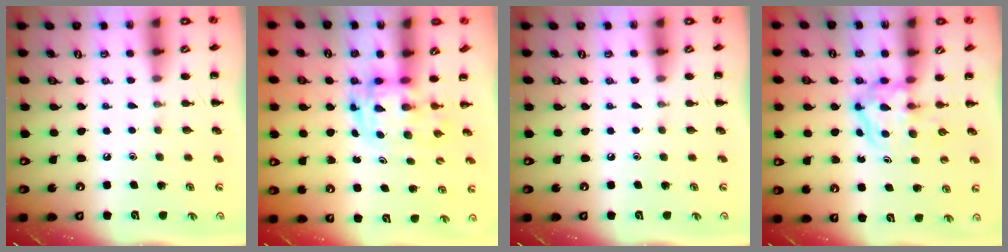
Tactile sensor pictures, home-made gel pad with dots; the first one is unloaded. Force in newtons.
{"total": 2.8, "press": 2.7, "slide": 0.6}
{"total": 0.0}
{"total": 3.9, "press": 3.9, "slide": 0.5}